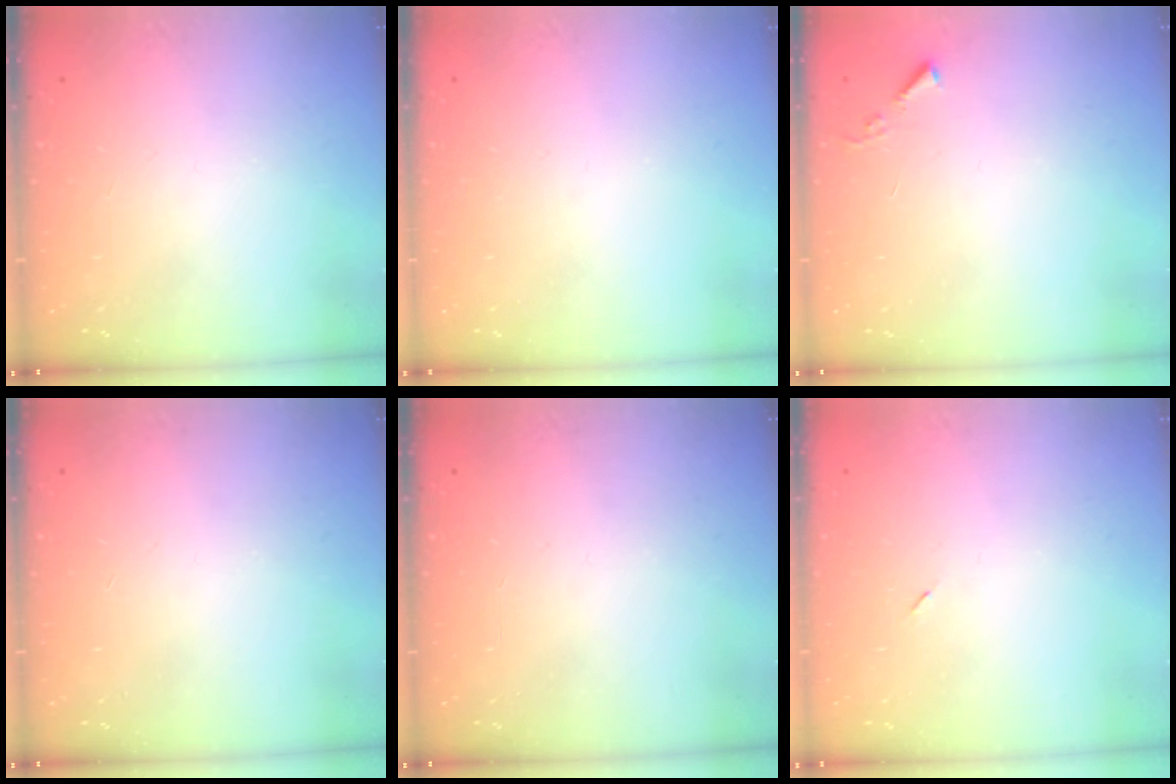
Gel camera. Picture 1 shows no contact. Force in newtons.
{"total": 0.0}
{"total": 3.2, "press": 3.2, "slide": 0.5}
{"total": 0.0}
{"total": 0.0}
{"total": 2.6, "press": 2.3, "slide": 1.2}